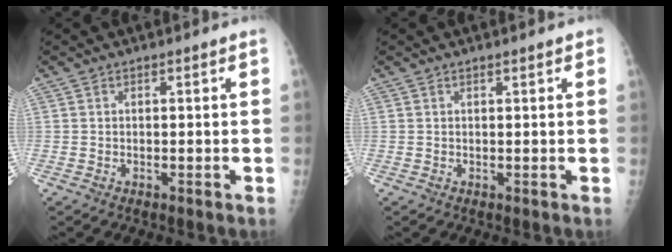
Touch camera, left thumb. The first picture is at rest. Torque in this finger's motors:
{"motor_torque": [0.01, -0.08, -0.04, -0.08, 0.04]}